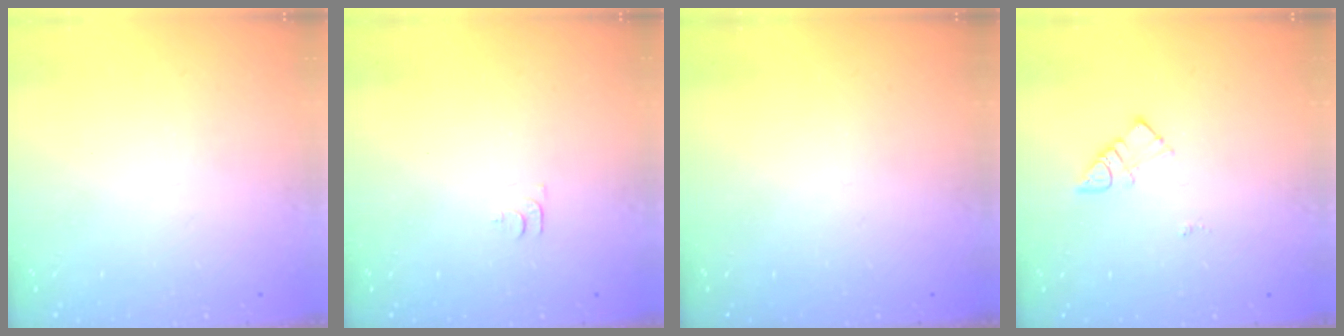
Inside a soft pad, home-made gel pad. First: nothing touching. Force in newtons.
{"total": 4.6, "press": 4.5, "slide": 0.7}
{"total": 0.0}
{"total": 5.8, "press": 5.8, "slide": 0.6}